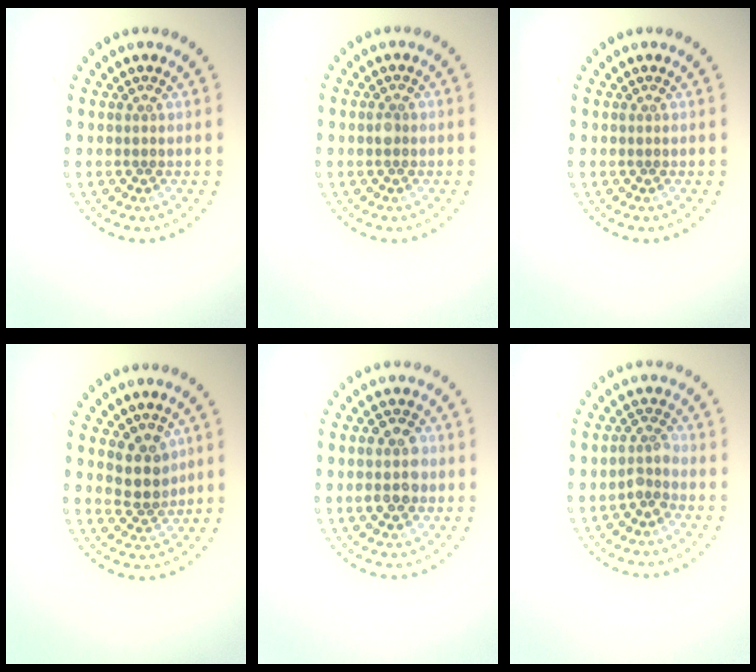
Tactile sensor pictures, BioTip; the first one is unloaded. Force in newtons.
{"total": 0.9, "press": 0.9, "slide": 0.0}
{"total": 0.0}
{"total": 2.9, "press": 2.6, "slide": 1.4}
{"total": 3.4, "press": 3.4, "slide": 0.1}
{"total": 1.9, "press": 1.3, "slide": 1.3}